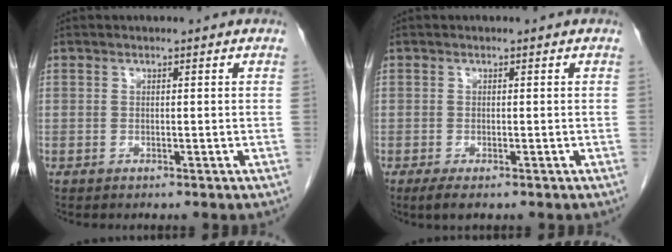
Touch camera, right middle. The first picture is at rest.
{"total": 1.9, "force": [-1.2, 0.4, 1.4], "torque": [-0.033, -0.008, -0.018]}